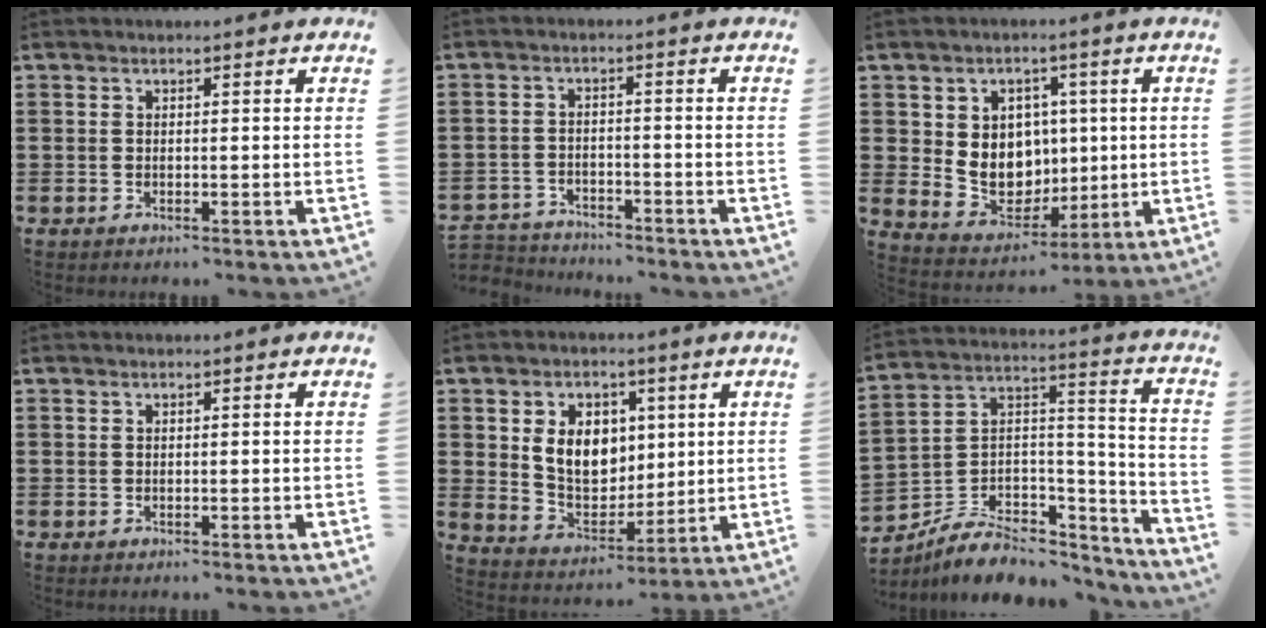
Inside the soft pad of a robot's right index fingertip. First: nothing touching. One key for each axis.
{"total": 3.4, "fx": -3.3, "fy": 0.6, "fz": -0.3, "tx": -0.004, "ty": 0.001, "tz": -0.072}
{"total": 7.8, "fx": 1.2, "fy": 7.2, "fz": 2.7, "tx": -0.057, "ty": 0.001, "tz": 0.028}
{"total": 0.0}
{"total": 8.2, "fx": 1.9, "fy": 6.4, "fz": 4.8, "tx": -0.107, "ty": 0.011, "tz": 0.031}
{"total": 7.1, "fx": -5.1, "fy": 4.4, "fz": 2.5, "tx": -0.052, "ty": 0.015, "tz": -0.092}